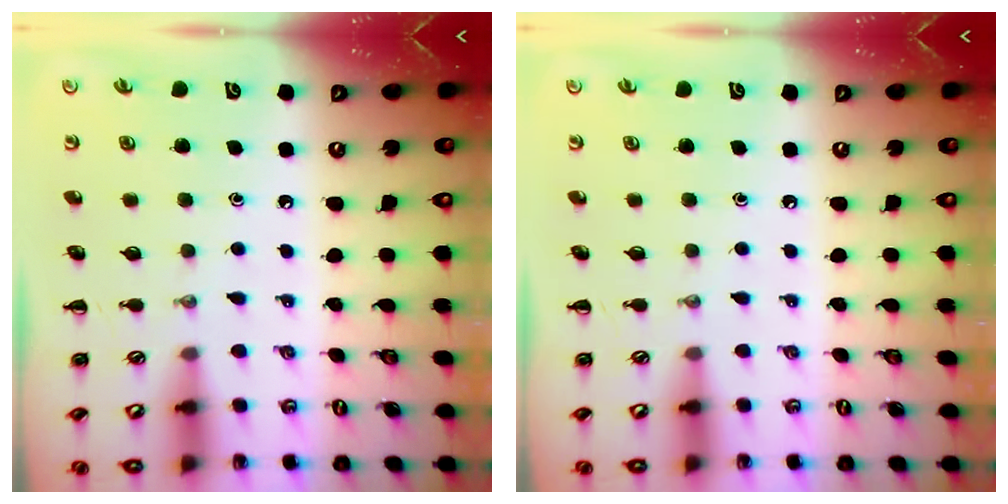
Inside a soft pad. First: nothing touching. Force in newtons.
{"total": 0.0}